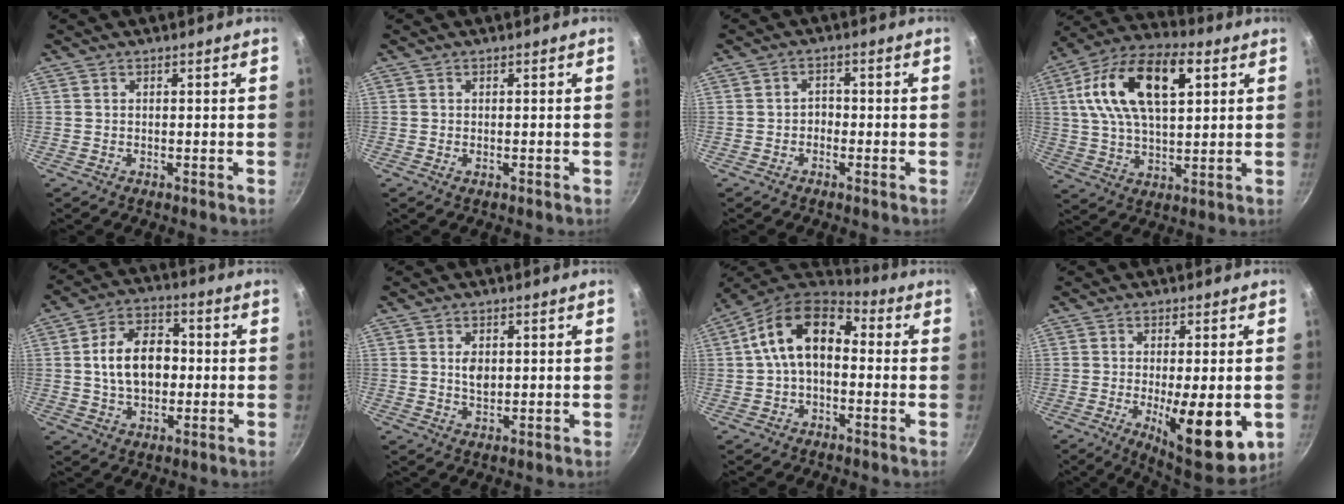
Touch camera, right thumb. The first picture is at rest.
{"total": 0.7, "force": [-0.2, 0.4, 0.5], "torque": [-0.011, 0.003, -0.001]}
{"total": 2.0, "force": [-0.8, 1.6, 0.9], "torque": [0.002, 0.010, -0.020]}
{"total": 19.7, "force": [5.8, 10.0, 16.0], "torque": [-0.287, 0.014, 0.098]}
{"total": 12.0, "force": [0.3, 8.0, 8.9], "torque": [-0.134, 0.019, 0.001]}
{"total": 3.2, "force": [0.6, 2.0, 2.4], "torque": [-0.033, -0.005, 0.013]}
{"total": 14.0, "force": [0.8, 8.8, 10.8], "torque": [-0.168, 0.046, -0.001]}
{"total": 15.3, "force": [-3.6, 5.3, 13.9], "torque": [-0.185, -0.024, -0.037]}